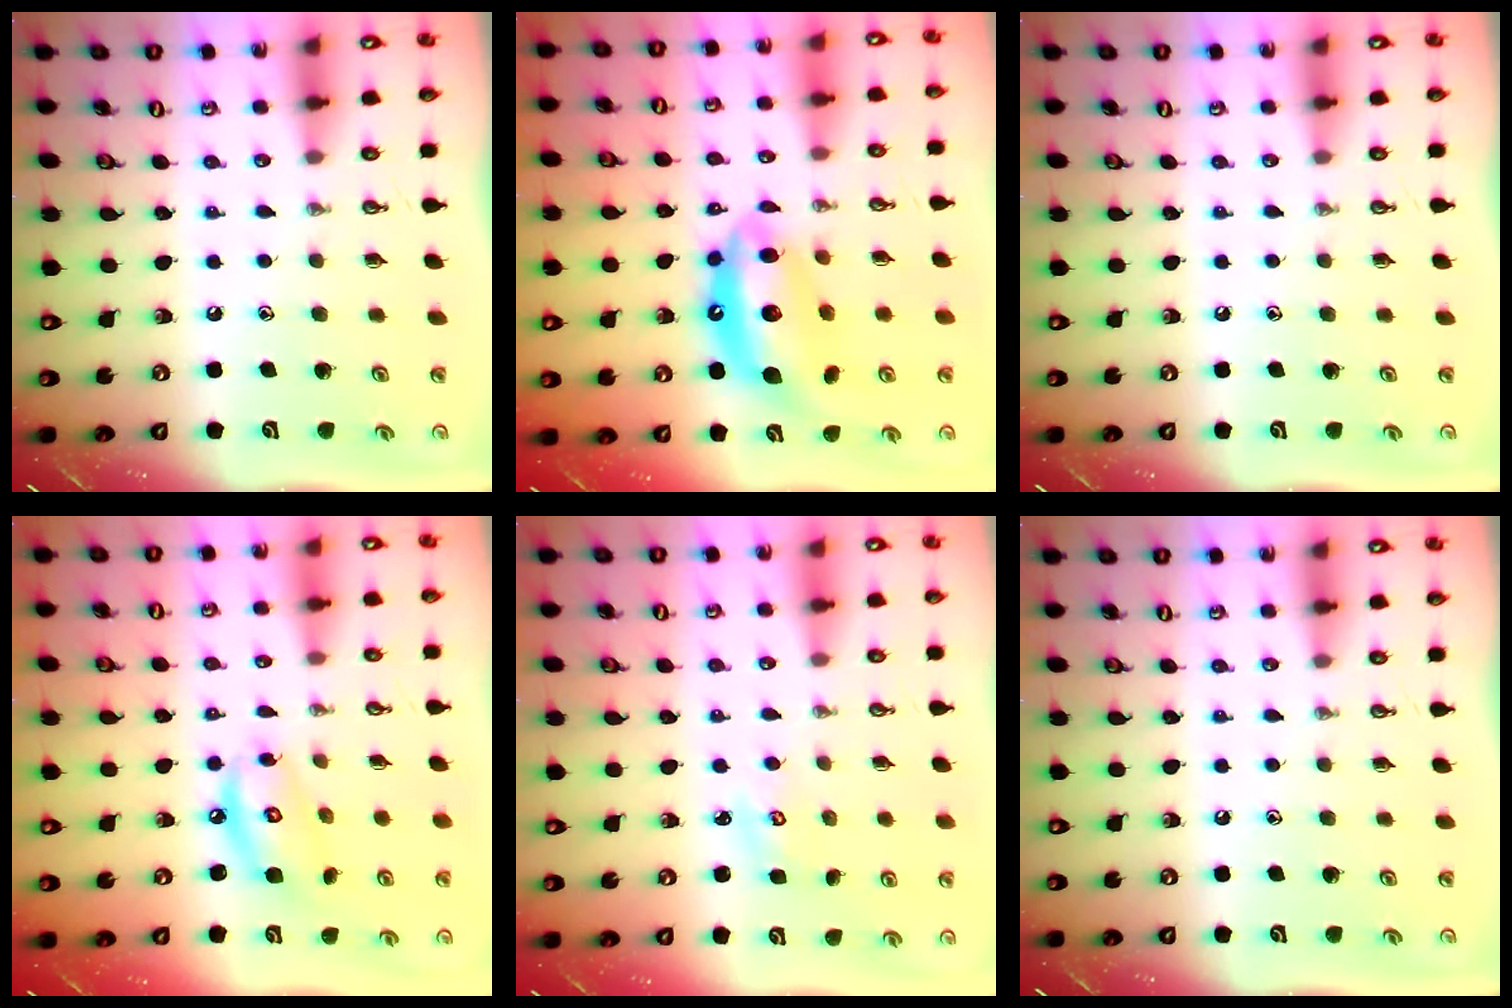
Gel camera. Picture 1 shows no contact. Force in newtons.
{"total": 14.8, "press": 14.7, "slide": 1.7}
{"total": 0.0}
{"total": 9.4, "press": 9.3, "slide": 0.8}
{"total": 2.1, "press": 2.1, "slide": 0.2}
{"total": 0.0}